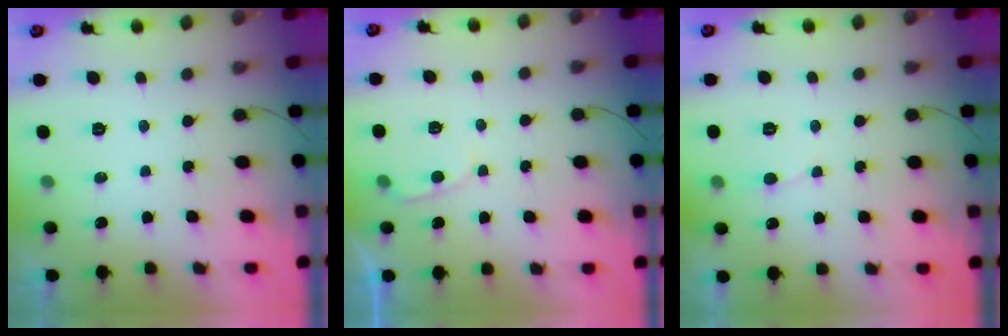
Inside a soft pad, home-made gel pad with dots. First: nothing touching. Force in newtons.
{"total": 2.9, "press": 2.8, "slide": 0.3}
{"total": 3.0, "press": 3.0, "slide": 0.3}